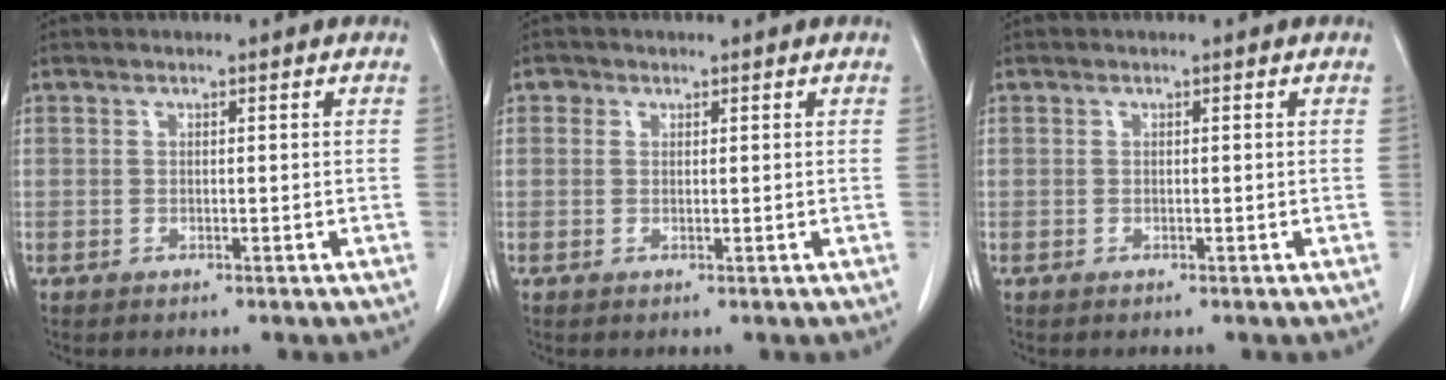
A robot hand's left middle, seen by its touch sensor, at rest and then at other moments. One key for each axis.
{"total": 1.0, "fx": 0.5, "fy": 0.9, "fz": 0.1, "tx": 0.007, "ty": 0.001, "tz": 0.004}
{"total": 0.0}